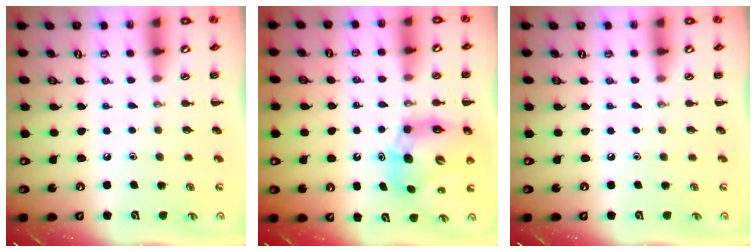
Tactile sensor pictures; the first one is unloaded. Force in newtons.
{"total": 11.9, "press": 11.4, "slide": 3.5}
{"total": 0.0}